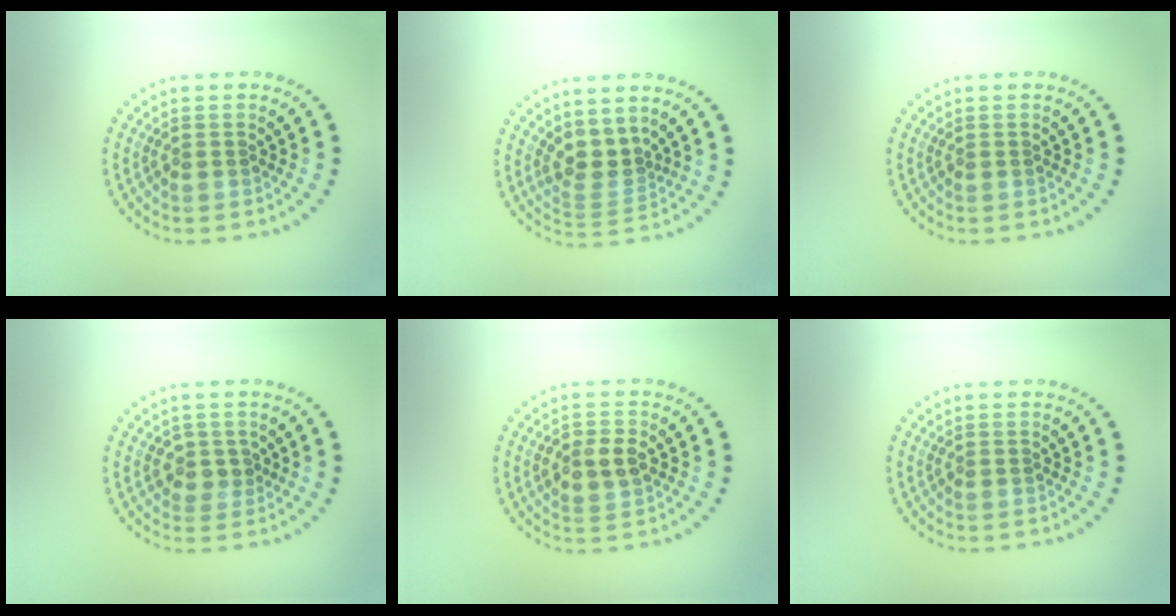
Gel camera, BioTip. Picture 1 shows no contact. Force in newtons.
{"total": 2.7, "press": 2.0, "slide": 1.9}
{"total": 0.0}
{"total": 1.7, "press": 1.4, "slide": 0.9}
{"total": 2.8, "press": 2.8, "slide": 0.1}
{"total": 0.0}